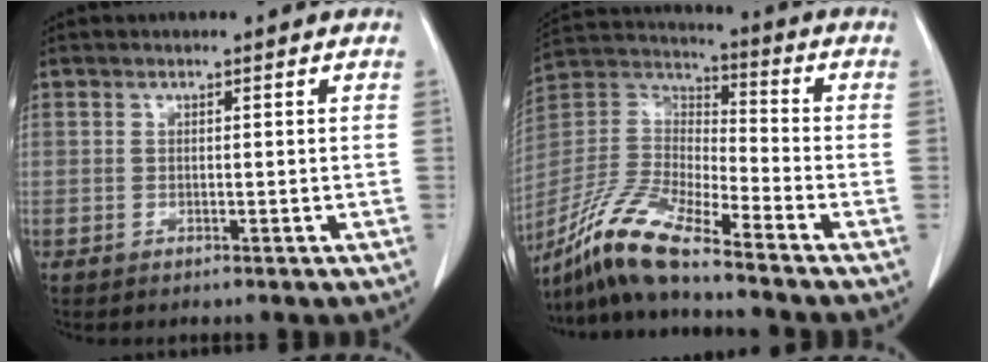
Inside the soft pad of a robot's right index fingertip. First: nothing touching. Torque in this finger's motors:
{"motor_torque": [0.19, -0.92, -0.37, -0.21]}